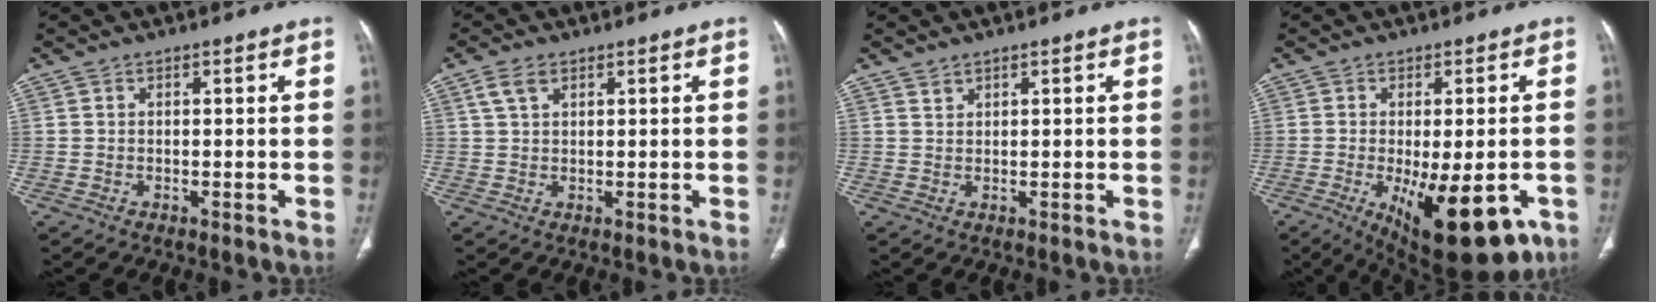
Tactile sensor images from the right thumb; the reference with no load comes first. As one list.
[{"total": 3.2, "force": [1.7, 1.8, 2.1], "torque": [-0.043, 0.004, 0.040]}, {"total": 1.0, "force": [1.0, 0.3, 0.2], "torque": [0.002, -0.006, 0.019]}, {"total": 17.2, "force": [-6.7, 6.9, 14.3], "torque": [-0.171, -0.010, -0.079]}]